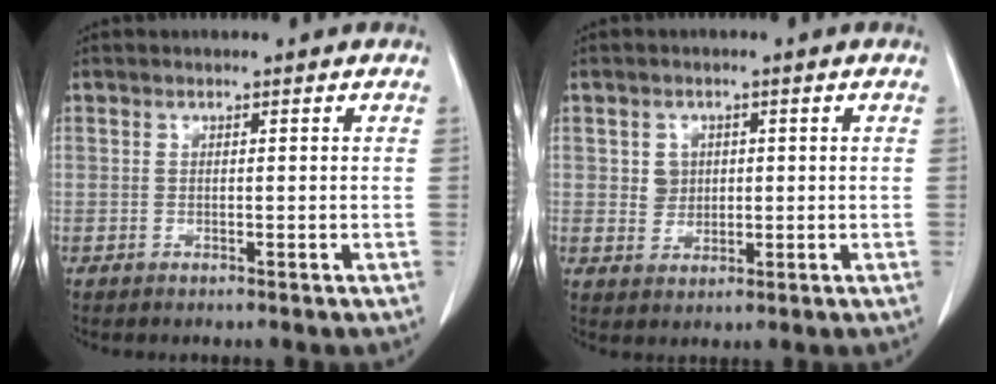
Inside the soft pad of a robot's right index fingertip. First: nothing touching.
{"total": 3.2, "force": [0.8, 2.8, 1.2], "torque": [-0.015, 0.007, 0.017]}